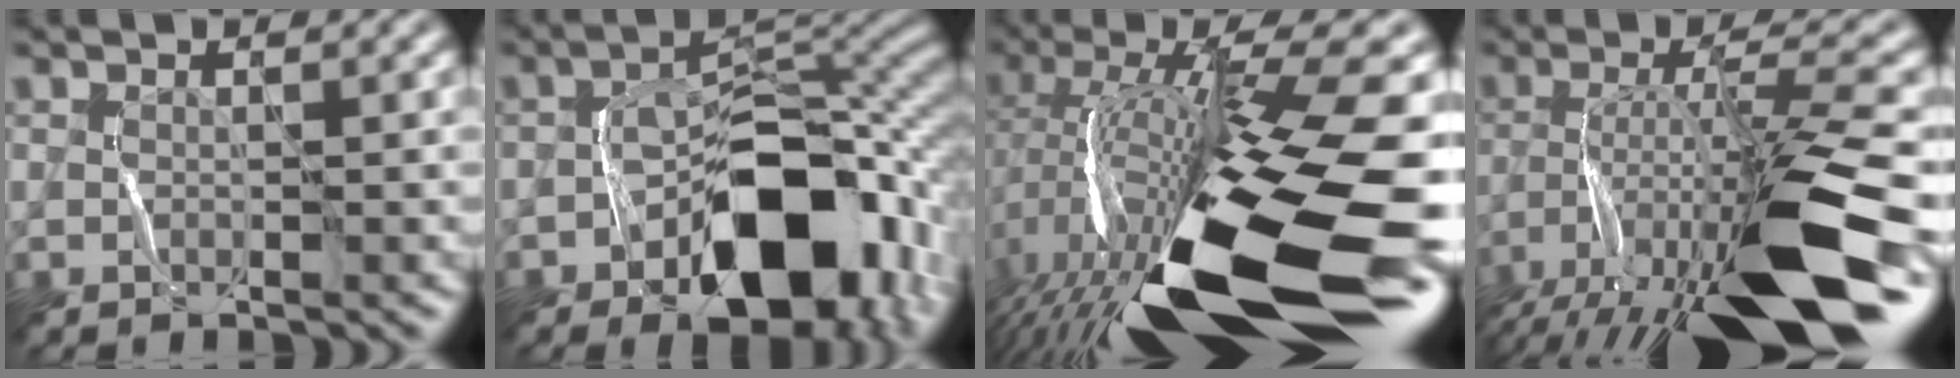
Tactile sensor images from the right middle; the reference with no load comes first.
{"total": 12.3, "force": [-5.6, 6.9, 8.5], "torque": [-0.107, 0.012, -0.087]}
{"total": 18.0, "force": [-6.7, 5.1, 15.9], "torque": [-0.289, 0.010, -0.118]}
{"total": 13.8, "force": [-7.8, 2.9, 11.0], "torque": [-0.199, 0.009, -0.128]}